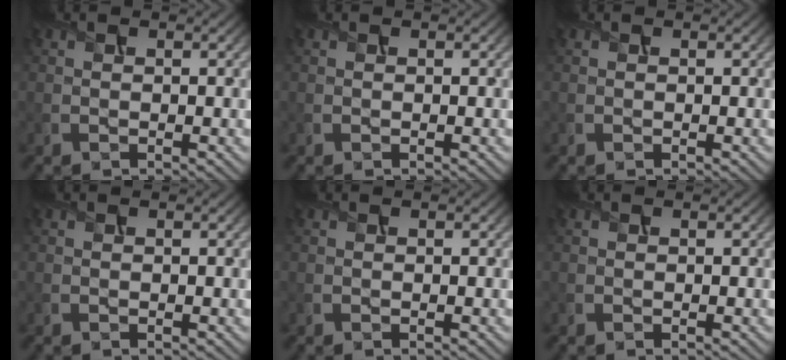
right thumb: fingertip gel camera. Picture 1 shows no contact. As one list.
[{"total": 0.0}, {"total": 0.0}, {"total": 0.0}, {"total": 0.0}, {"total": 0.0}]